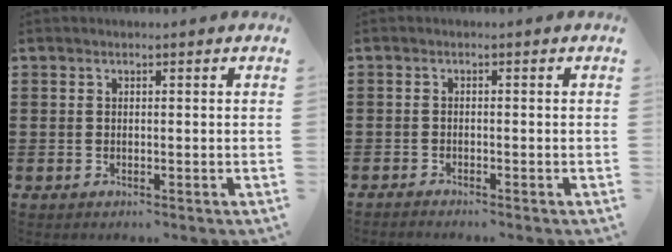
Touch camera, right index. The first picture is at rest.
{"total": 1.0, "force": [-1.0, 0.0, 0.0], "torque": [-0.002, 0.002, -0.020]}